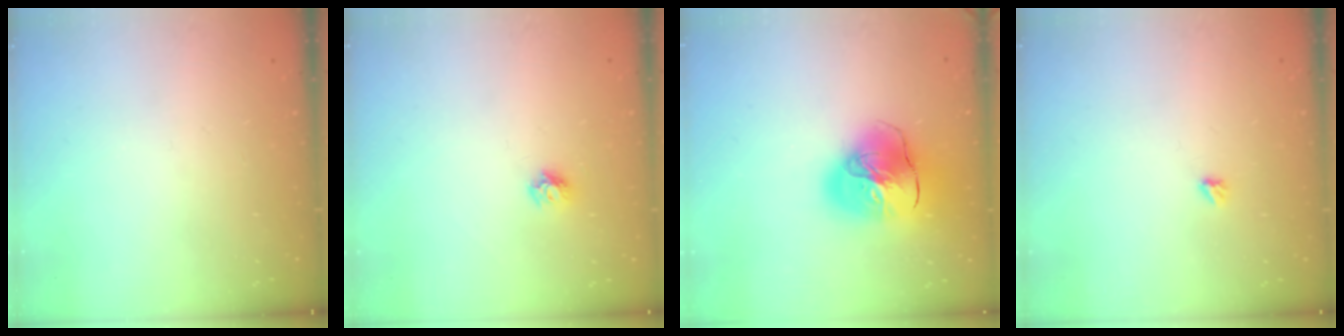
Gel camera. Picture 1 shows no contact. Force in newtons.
{"total": 5.5, "press": 5.5, "slide": 0.3}
{"total": 17.4, "press": 17.2, "slide": 2.3}
{"total": 2.9, "press": 2.9, "slide": 0.5}